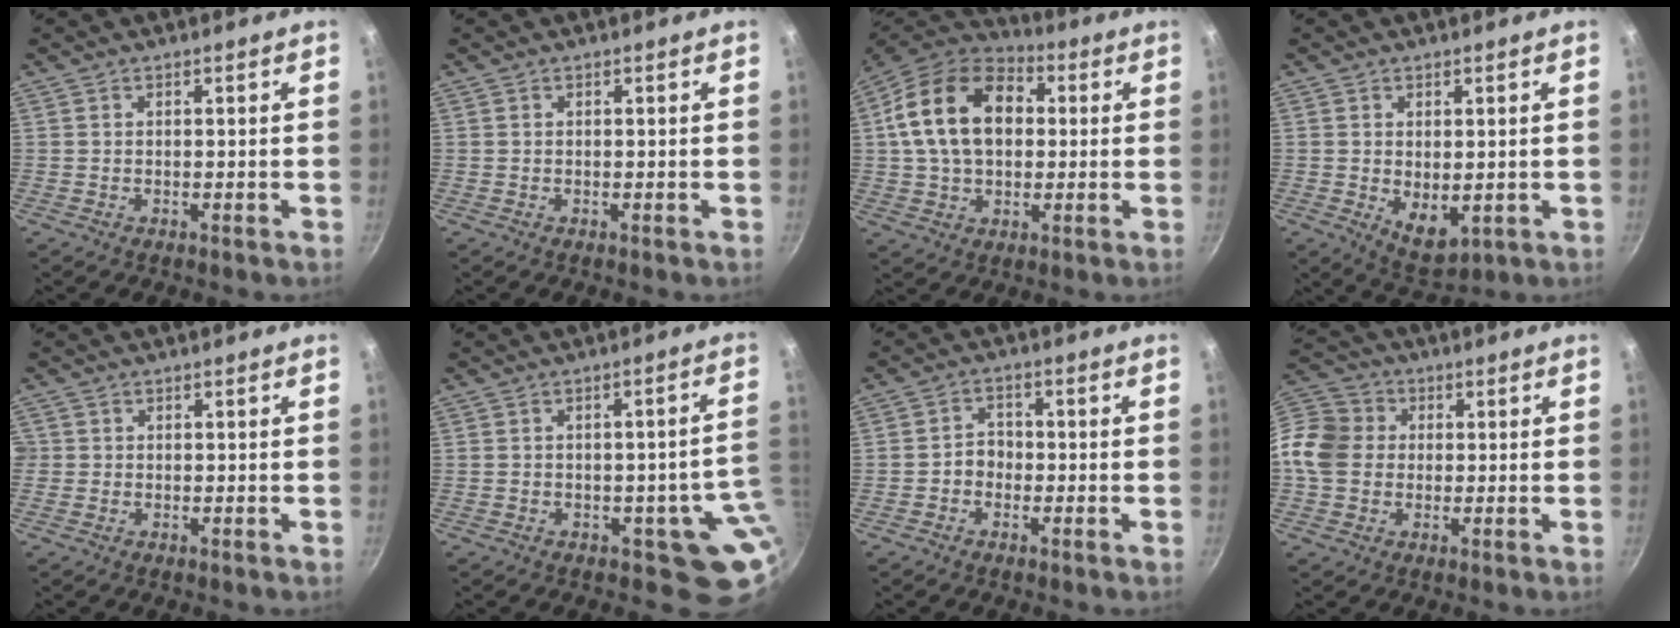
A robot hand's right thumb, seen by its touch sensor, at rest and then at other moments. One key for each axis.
{"total": 0.0}
{"total": 18.1, "fx": 2.8, "fy": 12.6, "fz": 12.7, "tx": -0.197, "ty": 0.023, "tz": 0.035}
{"total": 6.5, "fx": -0.1, "fy": 4.0, "fz": 5.1, "tx": -0.065, "ty": -0.018, "tz": 0.012}
{"total": 1.2, "fx": -0.2, "fy": 1.2, "fz": 0.2, "tx": 0.004, "ty": 0.003, "tz": -0.005}
{"total": 7.6, "fx": -1.1, "fy": 4.9, "fz": 5.8, "tx": -0.010, "ty": 0.013, "tz": -0.010}
{"total": 3.5, "fx": -1.2, "fy": 2.8, "fz": 1.6, "tx": -0.003, "ty": 0.020, "tz": -0.027}
{"total": 11.0, "fx": 0.1, "fy": 9.5, "fz": 5.5, "tx": -0.083, "ty": 0.022, "tz": -0.020}